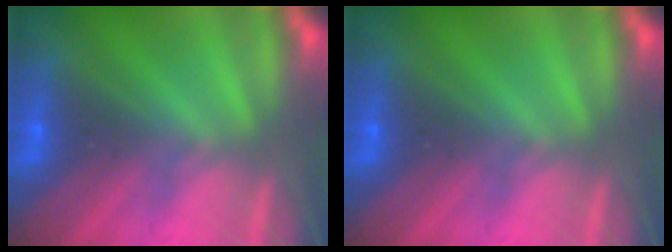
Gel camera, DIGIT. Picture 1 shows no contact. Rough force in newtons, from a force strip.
{"total": 0.0}